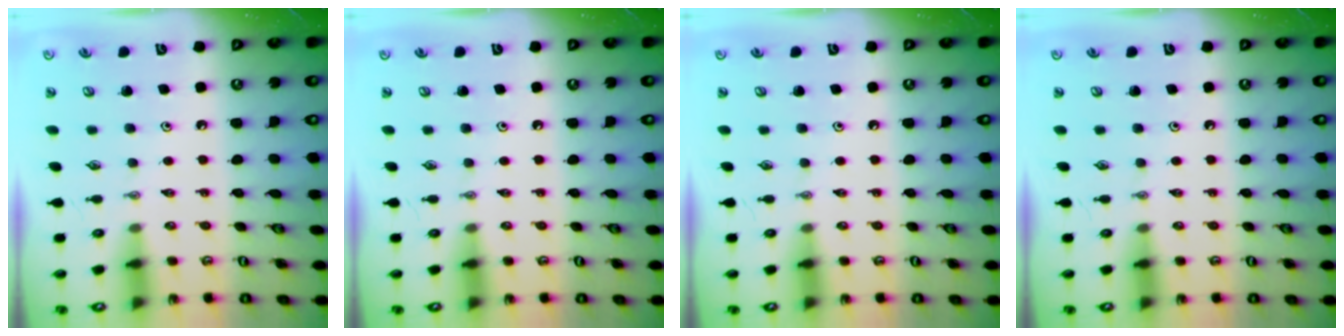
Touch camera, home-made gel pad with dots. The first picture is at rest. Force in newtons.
{"total": 0.0}
{"total": 0.0}
{"total": 0.0}